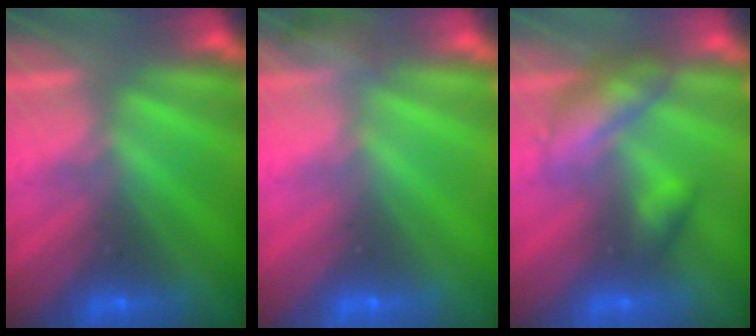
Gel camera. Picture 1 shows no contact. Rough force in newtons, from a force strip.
{"total": 2.8}
{"total": 2.6}